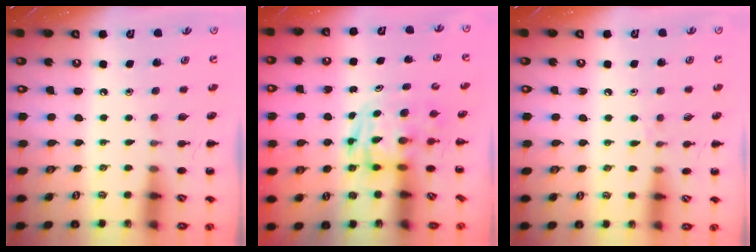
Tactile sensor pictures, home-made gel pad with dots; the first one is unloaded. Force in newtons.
{"total": 2.8, "press": 2.7, "slide": 0.5}
{"total": 5.6, "press": 5.2, "slide": 2.1}